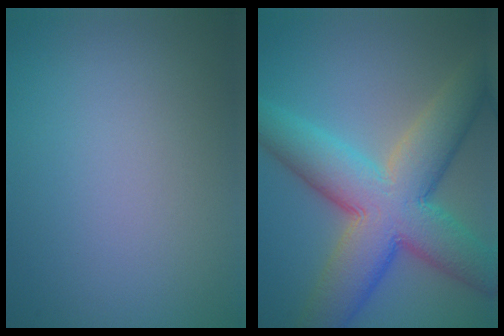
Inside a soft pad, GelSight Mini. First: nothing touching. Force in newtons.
{"total": 11.3, "press": 11.3, "slide": 0.3}